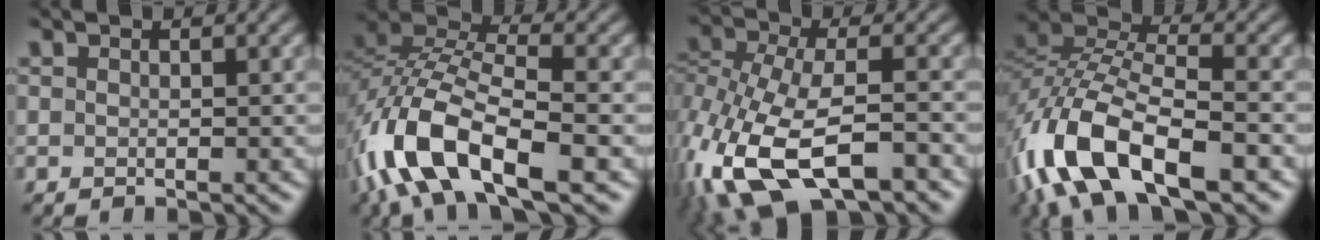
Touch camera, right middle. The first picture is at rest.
{"total": 11.3, "force": [-5.5, 4.9, 8.6], "torque": [-0.179, 0.006, -0.112]}
{"total": 11.6, "force": [-5.9, 5.5, 8.4], "torque": [-0.186, -0.010, -0.108]}
{"total": 12.0, "force": [-6.6, 5.2, 8.6], "torque": [-0.180, 0.003, -0.134]}